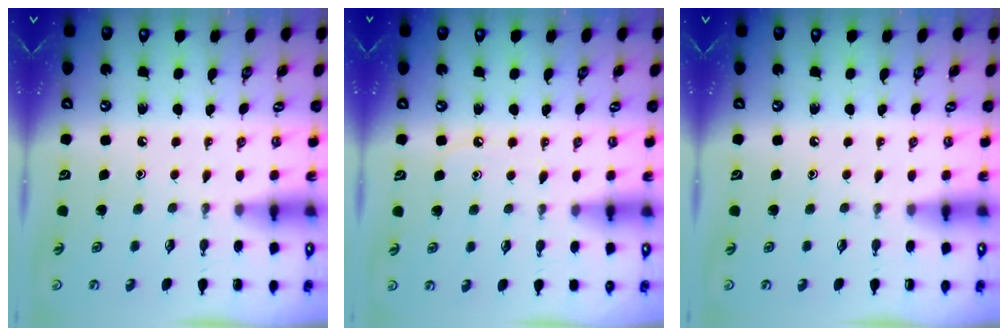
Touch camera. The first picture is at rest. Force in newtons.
{"total": 7.5, "press": 7.5, "slide": 0.9}
{"total": 0.0}